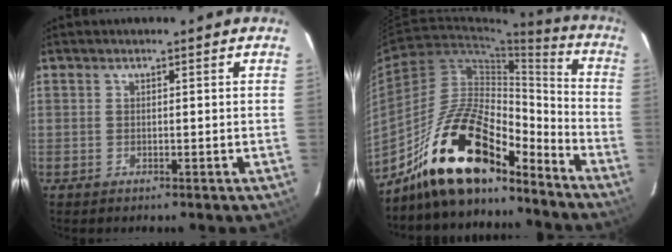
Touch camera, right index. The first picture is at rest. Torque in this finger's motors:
{"motor_torque": [1.15, -0.99, 1.05, 0.21]}